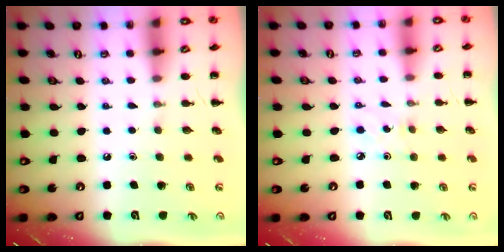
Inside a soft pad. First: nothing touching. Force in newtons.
{"total": 2.7, "press": 2.5, "slide": 0.9}